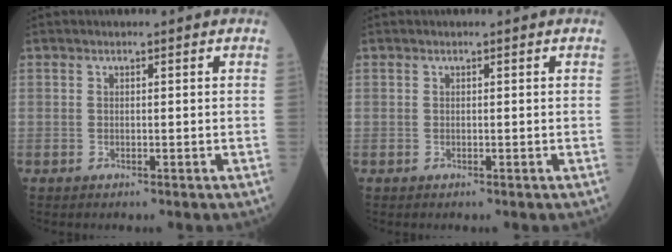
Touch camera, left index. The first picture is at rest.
{"total": 0.0}